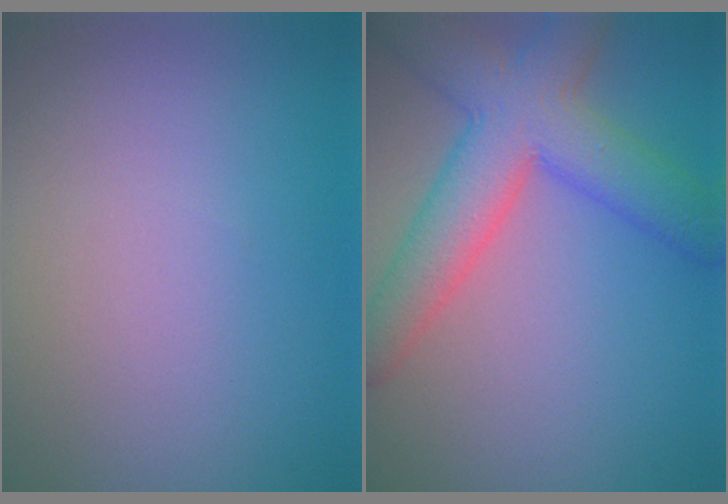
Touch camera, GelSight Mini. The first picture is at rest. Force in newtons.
{"total": 7.6, "press": 7.6, "slide": 0.4}